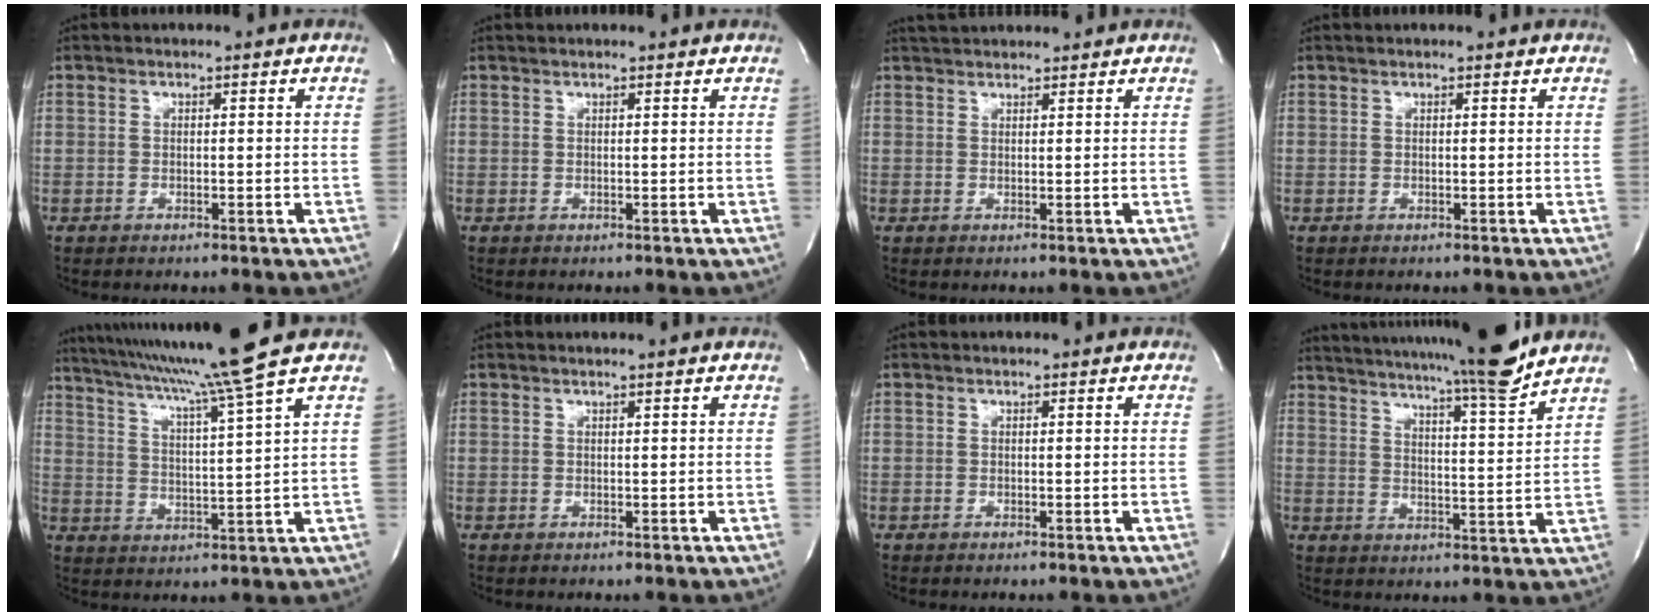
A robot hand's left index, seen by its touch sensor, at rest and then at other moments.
{"total": 2.9, "force": [2.8, 0.0, 0.9], "torque": [-0.013, 0.018, 0.031]}
{"total": 4.2, "force": [4.1, 0.3, 1.0], "torque": [-0.019, 0.031, 0.066]}
{"total": 1.8, "force": [1.7, 0.0, 0.5], "torque": [-0.011, 0.013, 0.020]}
{"total": 13.7, "force": [11.0, -3.6, 7.3], "torque": [-0.128, -0.029, 0.170]}
{"total": 0.6, "force": [0.5, -0.3, 0.4], "torque": [-0.013, -0.006, 0.015]}
{"total": 0.0}
{"total": 18.6, "force": [16.5, -0.9, 8.4], "torque": [-0.143, -0.039, 0.229]}